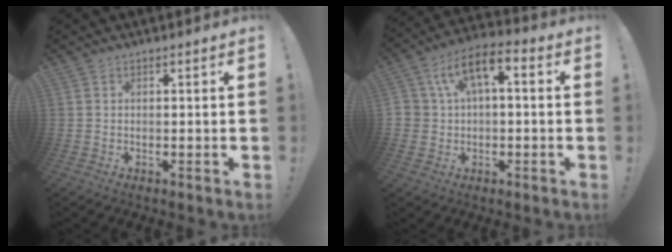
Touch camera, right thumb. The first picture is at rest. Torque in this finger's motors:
{"motor_torque": [1.47, 1.50, 0.38, 0.42, 0.06]}